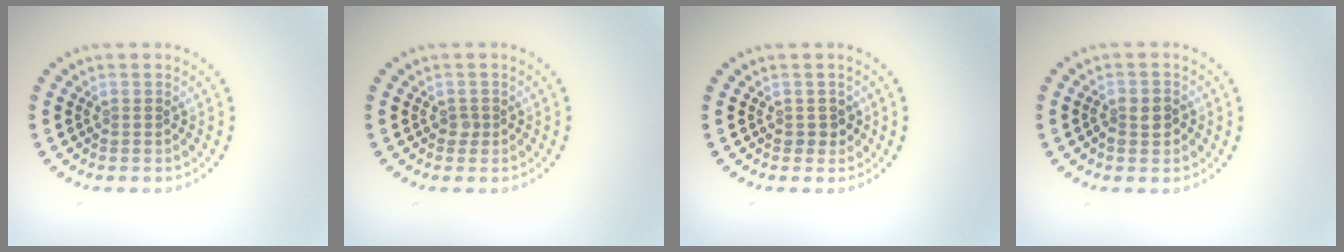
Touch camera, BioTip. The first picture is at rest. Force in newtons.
{"total": 0.6, "press": 0.5, "slide": 0.4}
{"total": 1.1, "press": 1.0, "slide": 0.5}
{"total": 2.0, "press": 1.9, "slide": 0.6}